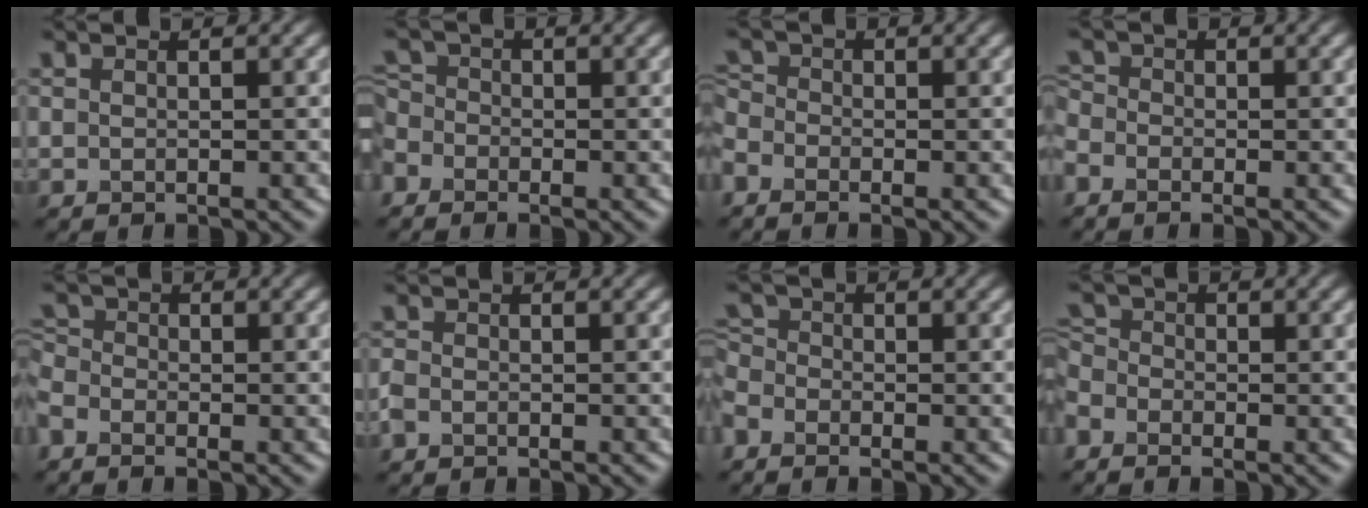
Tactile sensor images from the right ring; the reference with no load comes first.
{"total": 2.4, "force": [-1.5, 1.6, 0.9], "torque": [-0.027, 0.002, -0.036]}
{"total": 2.0, "force": [-1.2, 1.3, 0.9], "torque": [-0.027, -0.001, -0.031]}
{"total": 1.6, "force": [-1.0, 1.0, 0.7], "torque": [-0.024, -0.002, -0.026]}
{"total": 2.0, "force": [-1.3, 1.2, 0.8], "torque": [-0.026, -0.003, -0.033]}
{"total": 1.1, "force": [-0.6, 0.8, 0.5], "torque": [-0.009, -0.001, -0.016]}
{"total": 2.3, "force": [-1.5, 1.5, 1.0], "torque": [-0.029, -0.001, -0.034]}
{"total": 2.5, "force": [-1.6, 1.6, 1.1], "torque": [-0.030, 0.000, -0.037]}